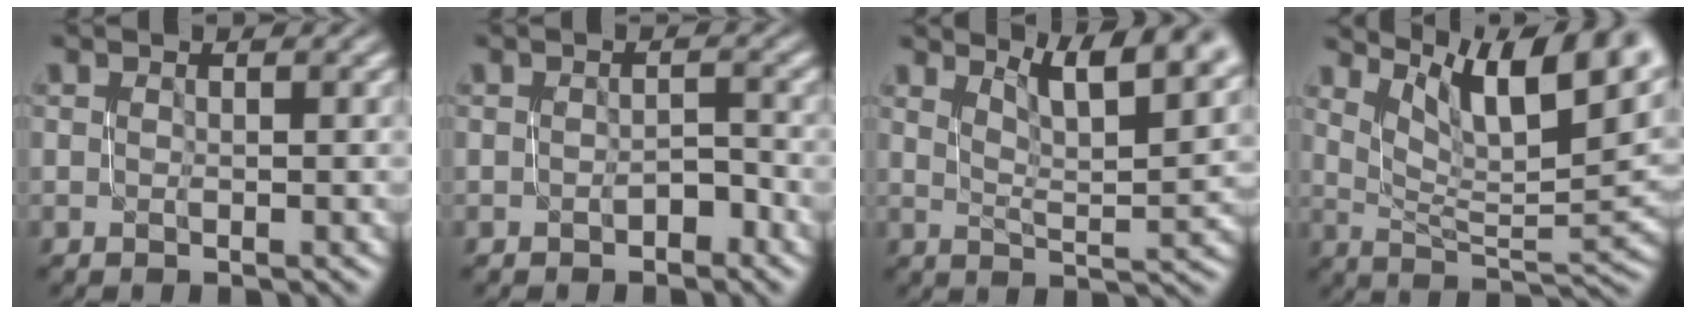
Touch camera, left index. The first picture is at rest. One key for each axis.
{"total": 0.8, "fx": -0.6, "fy": 0.2, "fz": 0.4, "tx": -0.006, "ty": 0.002, "tz": -0.010}
{"total": 8.8, "fx": 5.8, "fy": 2.3, "fz": 6.2, "tx": -0.069, "ty": 0.012, "tz": 0.081}
{"total": 10.8, "fx": 7.1, "fy": 2.9, "fz": 7.5, "tx": -0.116, "ty": 0.007, "tz": 0.124}